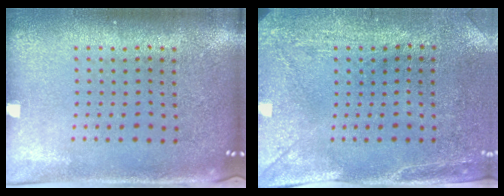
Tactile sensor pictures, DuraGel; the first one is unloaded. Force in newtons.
{"total": 3.0, "press": 2.4, "slide": 1.8}